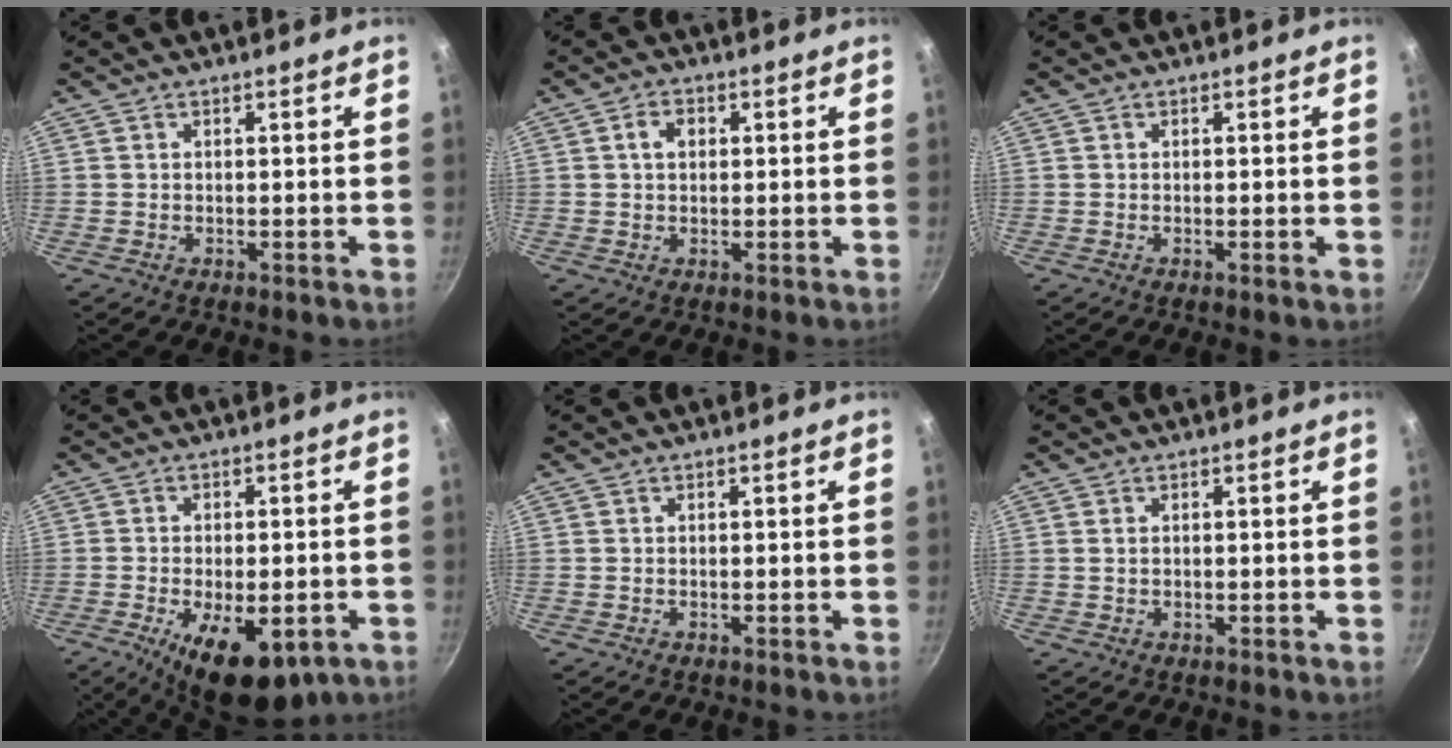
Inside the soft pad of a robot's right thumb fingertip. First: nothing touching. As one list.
[{"total": 3.3, "force": [0.6, 2.4, 2.1], "torque": [-0.022, 0.006, 0.008]}, {"total": 0.6, "force": [-0.2, 0.0, 0.6], "torque": [-0.010, -0.001, -0.004]}, {"total": 12.9, "force": [-5.2, 5.9, 10.2], "torque": [-0.137, 0.007, -0.065]}, {"total": 0.0}, {"total": 0.7, "force": [0.2, 0.4, 0.5], "torque": [-0.009, 0.001, 0.004]}]